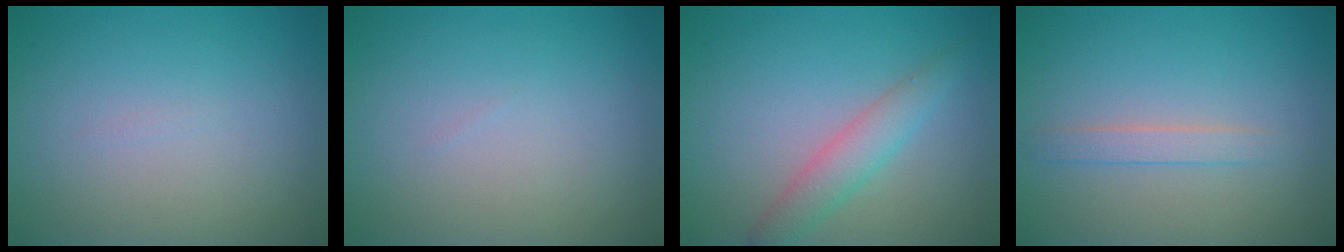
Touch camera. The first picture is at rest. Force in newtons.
{"total": 0.0}
{"total": 2.8, "press": 2.8, "slide": 0.1}
{"total": 1.5, "press": 1.5, "slide": 0.1}